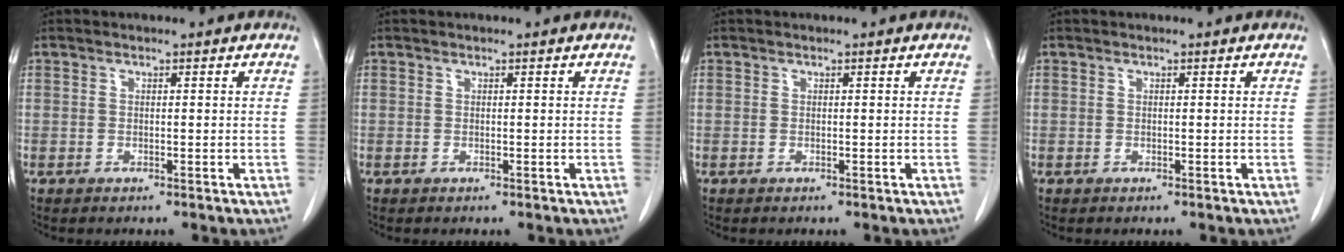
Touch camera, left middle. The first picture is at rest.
{"total": 0.0}
{"total": 0.0}
{"total": 0.0}